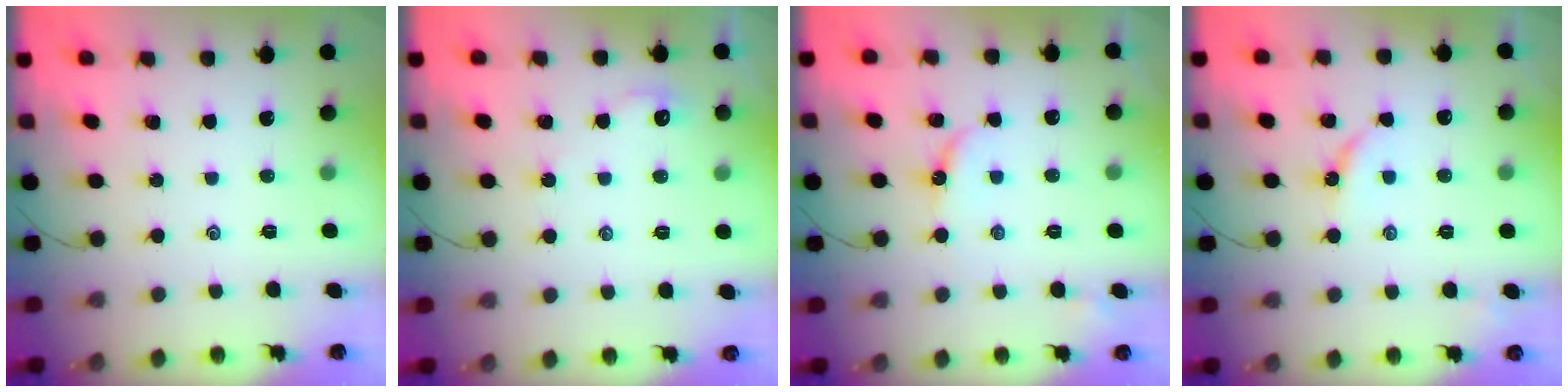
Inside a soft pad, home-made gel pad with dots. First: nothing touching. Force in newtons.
{"total": 1.8, "press": 1.8, "slide": 0.3}
{"total": 5.6, "press": 5.6, "slide": 0.5}
{"total": 2.5, "press": 2.5, "slide": 0.4}